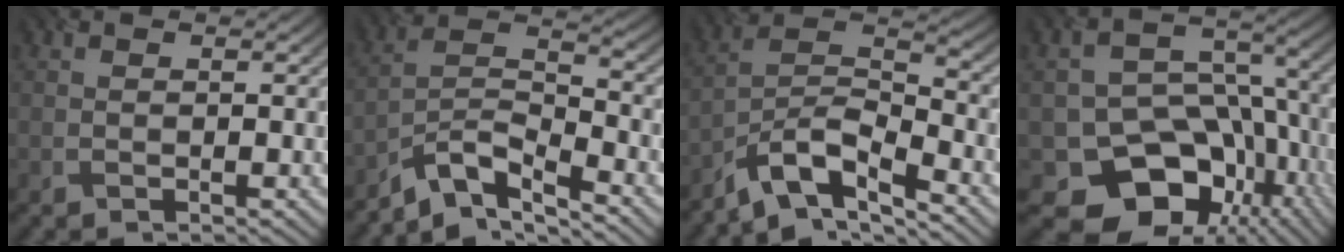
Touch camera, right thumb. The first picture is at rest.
{"total": 8.1, "force": [-6.3, 2.3, 4.4], "torque": [-0.079, -0.003, -0.134]}
{"total": 10.3, "force": [-7.7, 3.1, 6.1], "torque": [-0.109, 0.000, -0.161]}
{"total": 14.5, "force": [-6.2, 10.5, 7.7], "torque": [-0.116, -0.034, -0.093]}